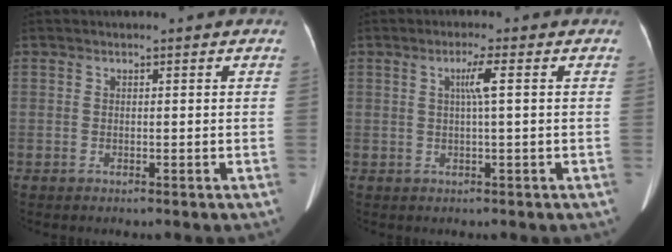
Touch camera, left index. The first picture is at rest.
{"total": 2.9, "force": [0.6, -0.5, 2.8], "torque": [-0.057, 0.002, 0.011]}